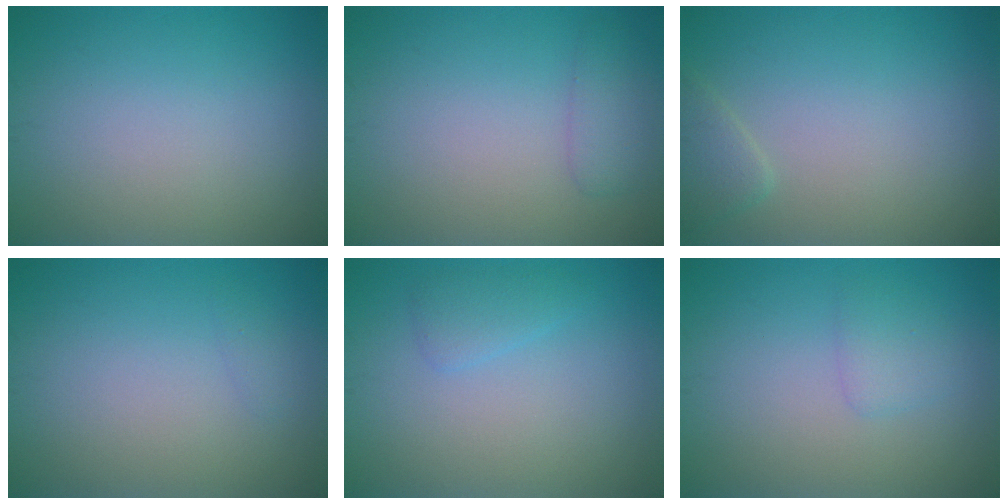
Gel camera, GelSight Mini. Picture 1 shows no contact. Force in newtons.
{"total": 1.5, "press": 1.5, "slide": 0.2}
{"total": 1.5, "press": 1.5, "slide": 0.1}
{"total": 0.5, "press": 0.5, "slide": 0.0}
{"total": 1.4, "press": 1.4, "slide": 0.2}
{"total": 1.5, "press": 1.4, "slide": 0.1}